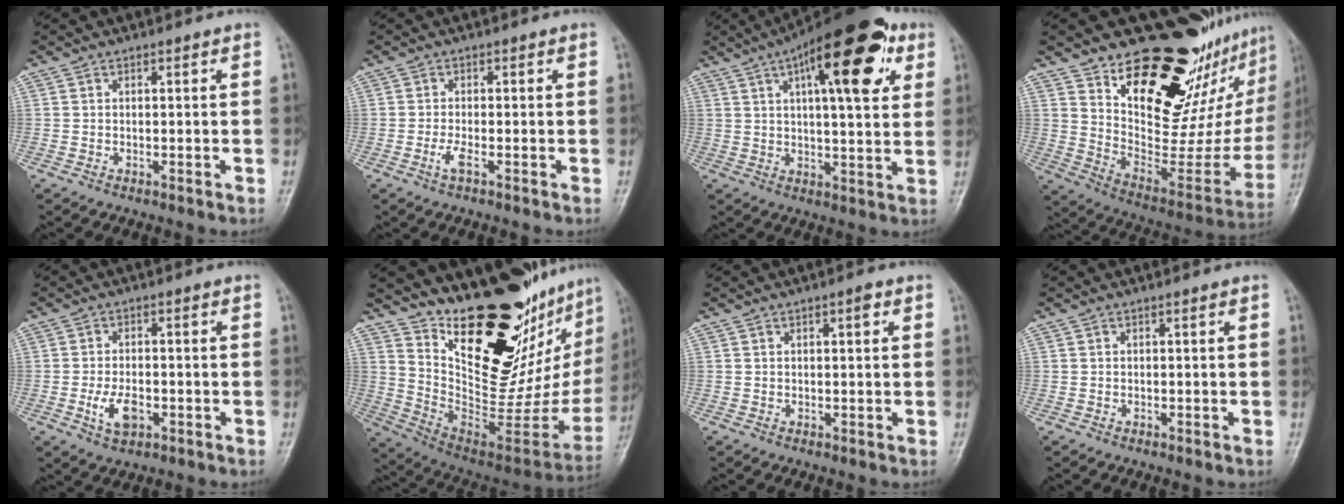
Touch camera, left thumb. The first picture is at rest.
{"total": 2.0, "force": [-0.9, 0.5, 1.8], "torque": [-0.042, -0.002, -0.023]}
{"total": 20.5, "force": [8.7, 7.2, 17.0], "torque": [-0.227, -0.002, 0.123]}
{"total": 29.1, "force": [19.2, 12.9, 17.7], "torque": [-0.218, -0.114, 0.294]}
{"total": 5.4, "force": [-1.7, 3.1, 4.0], "torque": [-0.072, 0.005, -0.028]}
{"total": 31.6, "force": [20.7, 12.8, 20.1], "torque": [-0.257, -0.128, 0.332]}
{"total": 1.8, "force": [0.8, 0.6, 1.5], "torque": [-0.019, 0.001, 0.010]}
{"total": 0.0}